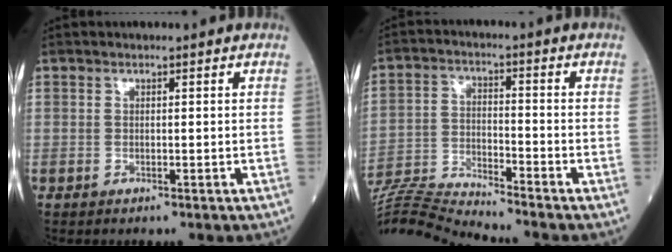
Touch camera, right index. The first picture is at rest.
{"total": 11.8, "force": [-11.5, -2.0, 1.6], "torque": [-0.031, 0.006, -0.218]}